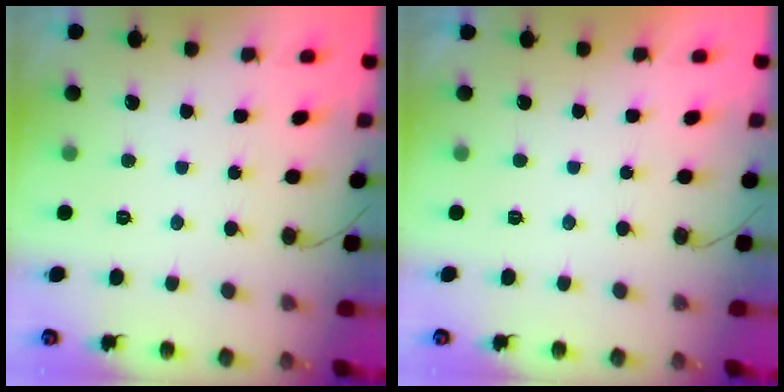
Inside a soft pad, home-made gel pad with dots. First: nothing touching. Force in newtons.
{"total": 2.3, "press": 2.3, "slide": 0.4}